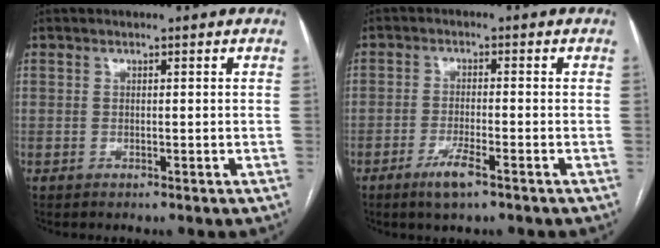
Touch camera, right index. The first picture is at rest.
{"total": 4.4, "force": [-2.8, 0.5, 3.4], "torque": [-0.068, -0.006, -0.051]}